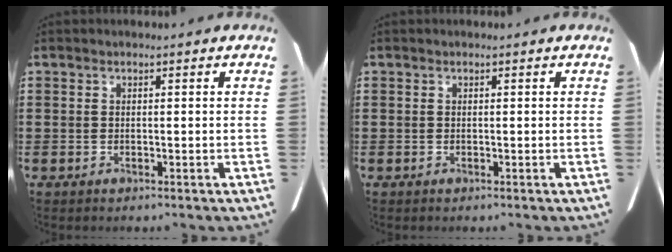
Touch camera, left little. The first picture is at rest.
{"total": 0.0}